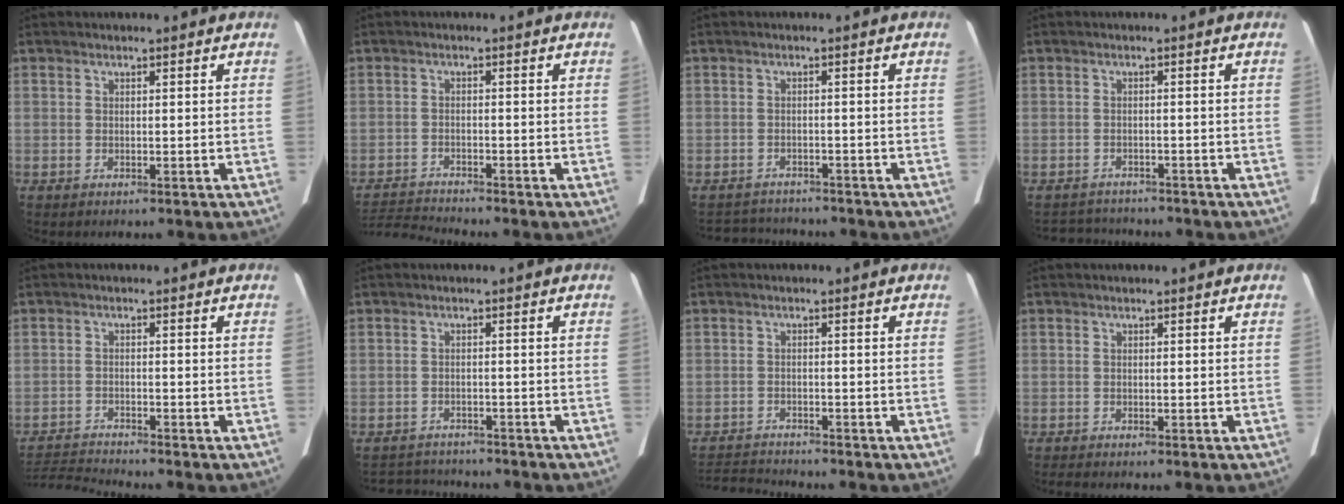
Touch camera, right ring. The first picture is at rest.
{"total": 4.9, "force": [-4.8, -1.3, -0.3], "torque": [-0.005, -0.011, -0.088]}
{"total": 6.5, "force": [-6.3, 1.4, 0.9], "torque": [-0.020, 0.004, -0.087]}
{"total": 5.9, "force": [-5.6, 1.4, 0.7], "torque": [-0.015, 0.002, -0.078]}
{"total": 5.0, "force": [-4.7, -1.6, -0.3], "torque": [-0.007, -0.011, -0.088]}
{"total": 7.3, "force": [-7.1, 1.5, 1.2], "torque": [-0.025, 0.005, -0.098]}
{"total": 5.3, "force": [-5.3, -0.2, 0.2], "torque": [-0.008, -0.011, -0.090]}
{"total": 0.9, "force": [-0.9, -0.1, 0.2], "torque": [-0.011, -0.006, -0.015]}